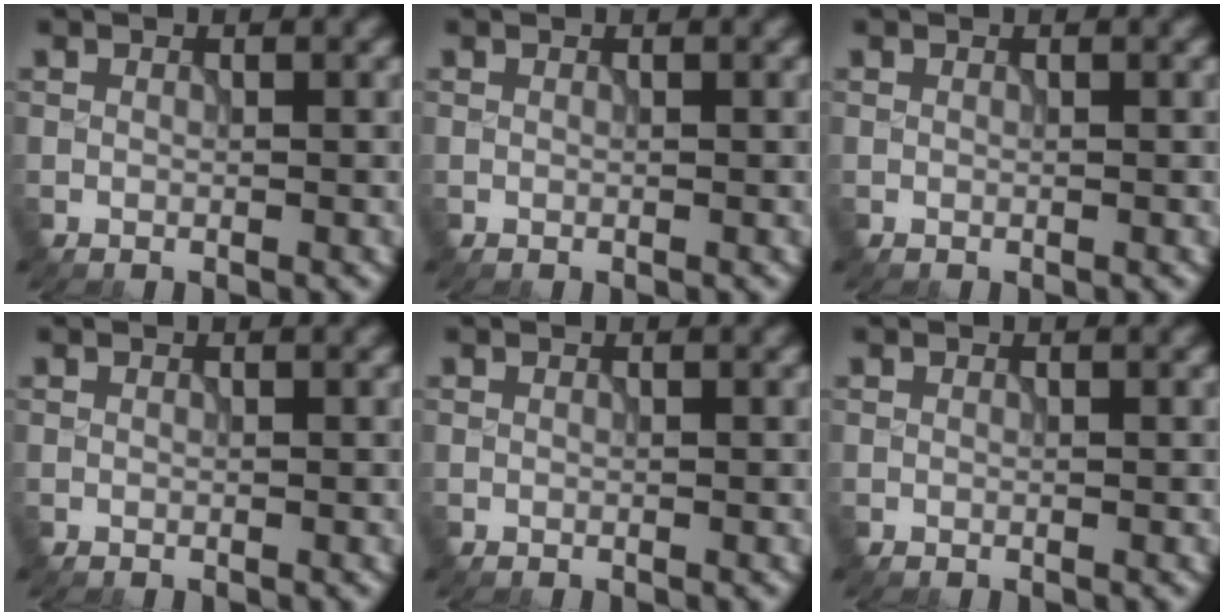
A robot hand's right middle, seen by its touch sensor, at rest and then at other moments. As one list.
[{"total": 0.0}, {"total": 0.0}, {"total": 0.0}, {"total": 0.0}, {"total": 0.0}]